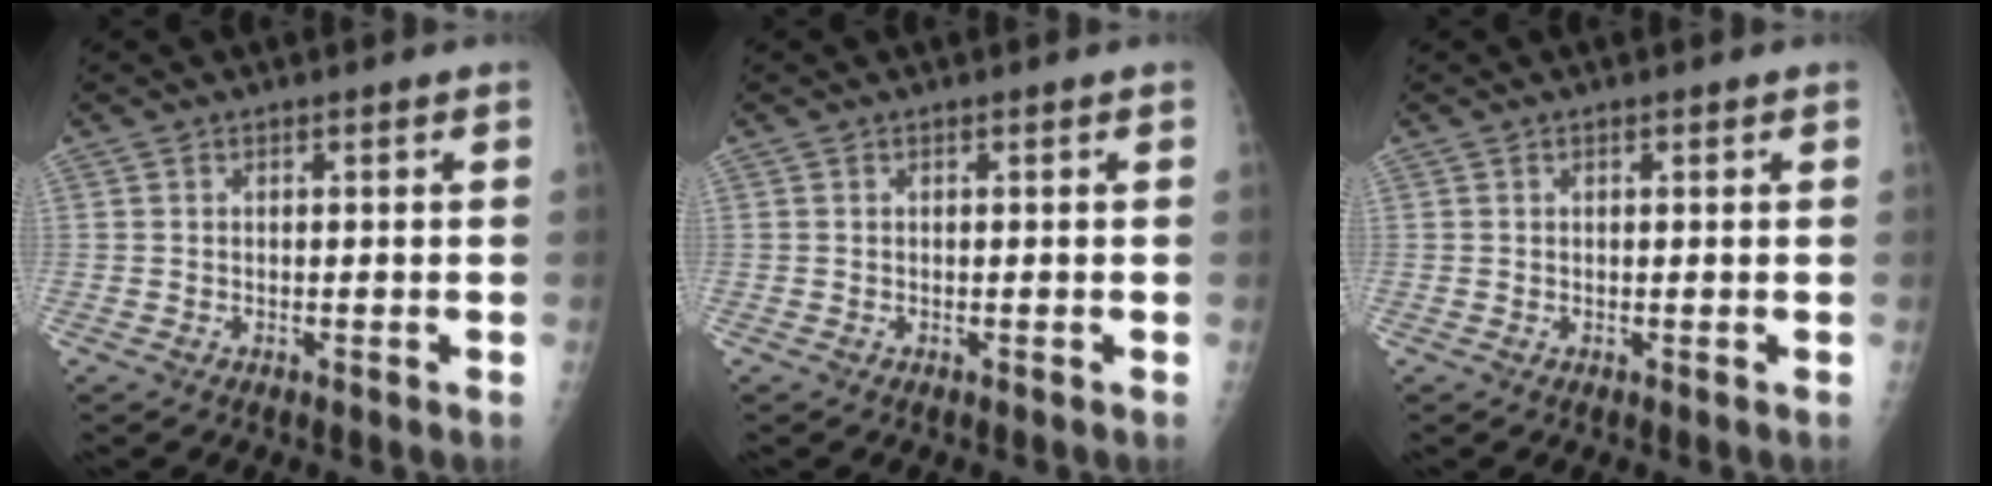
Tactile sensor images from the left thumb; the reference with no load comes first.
{"total": 0.0}
{"total": 0.6, "force": [0.3, 0.2, 0.5], "torque": [-0.009, 0.000, 0.004]}